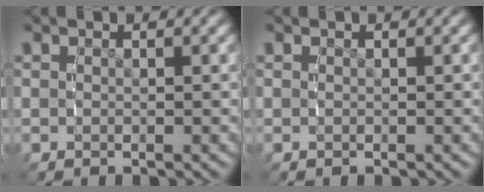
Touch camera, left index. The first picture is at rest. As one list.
[{"total": 0.0}]